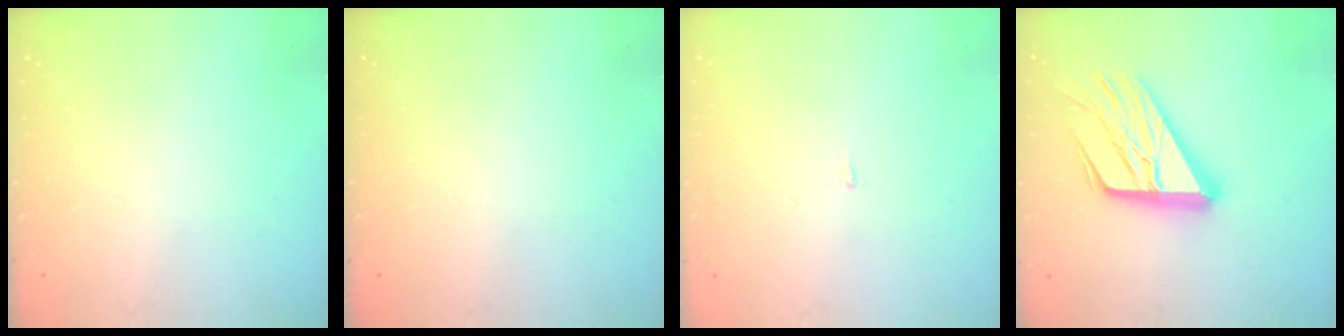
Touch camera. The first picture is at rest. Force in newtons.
{"total": 0.0}
{"total": 2.5, "press": 2.5, "slide": 0.2}
{"total": 21.7, "press": 21.6, "slide": 2.2}